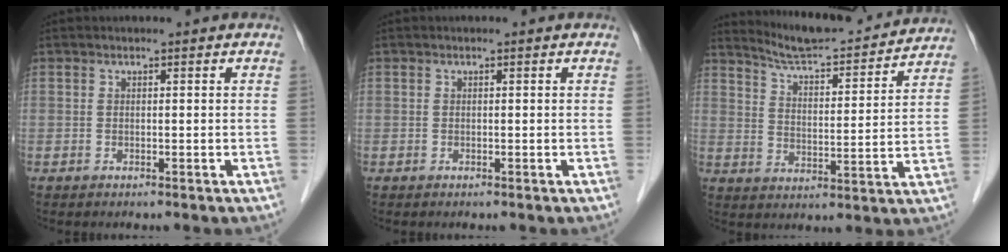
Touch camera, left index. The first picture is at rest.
{"total": 0.0}
{"total": 16.0, "force": [15.3, 1.1, 4.5], "torque": [-0.072, -0.010, 0.214]}